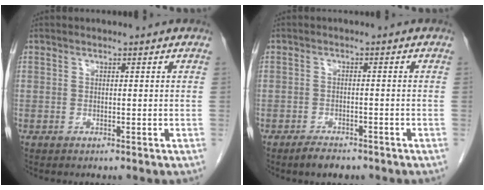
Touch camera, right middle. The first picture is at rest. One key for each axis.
{"total": 3.0, "fx": -2.4, "fy": 1.1, "fz": 1.3, "tx": -0.031, "ty": -0.003, "tz": -0.034}